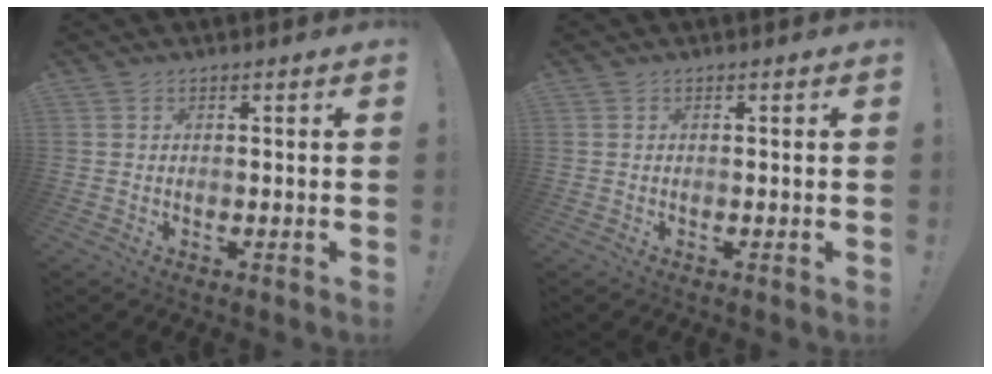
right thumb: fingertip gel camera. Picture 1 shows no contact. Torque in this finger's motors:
{"motor_torque": [-0.08, -0.06, 0.13, -0.08, 0.01]}